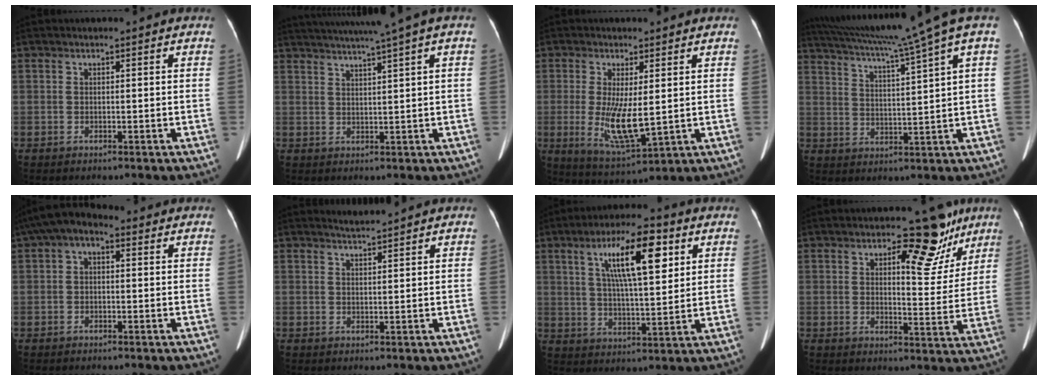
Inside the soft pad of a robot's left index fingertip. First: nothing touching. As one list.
[{"total": 10.5, "force": [8.0, -1.5, 6.6], "torque": [-0.107, 0.018, 0.108]}, {"total": 8.2, "force": [-0.2, 1.9, 7.9], "torque": [-0.159, -0.024, 0.006]}, {"total": 13.1, "force": [10.2, -2.9, 7.7], "torque": [-0.130, -0.010, 0.157]}, {"total": 5.5, "force": [2.0, 3.0, 4.2], "torque": [-0.077, 0.035, 0.027]}, {"total": 1.9, "force": [1.8, -0.7, -0.1], "torque": [-0.004, 0.002, 0.038]}, {"total": 12.7, "force": [5.2, 3.0, 11.2], "torque": [-0.195, 0.018, 0.089]}, {"total": 10.4, "force": [6.6, 4.5, 6.7], "torque": [-0.068, 0.007, 0.089]}]